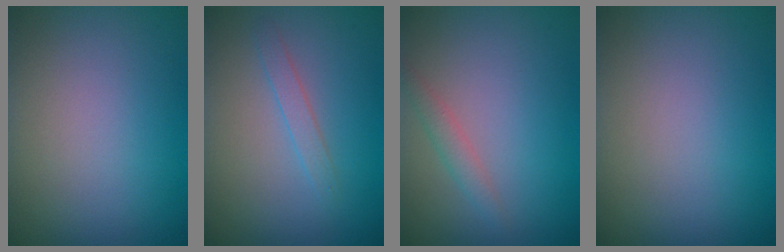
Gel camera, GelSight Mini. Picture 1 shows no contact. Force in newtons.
{"total": 1.2, "press": 1.2, "slide": 0.1}
{"total": 1.4, "press": 1.4, "slide": 0.1}
{"total": 0.0}